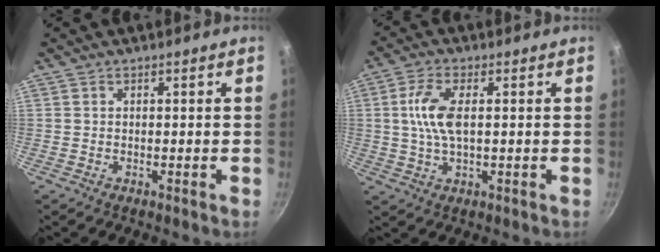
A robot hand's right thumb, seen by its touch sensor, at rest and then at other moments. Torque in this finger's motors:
{"motor_torque": [0.90, 0.78, 1.05, -0.18, 0.17]}